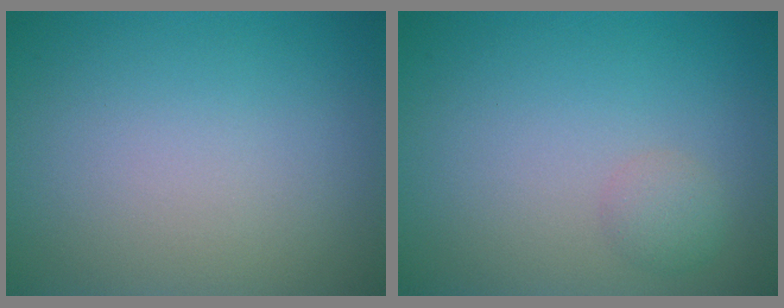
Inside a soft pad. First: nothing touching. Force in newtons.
{"total": 1.4, "press": 1.4, "slide": 0.0}